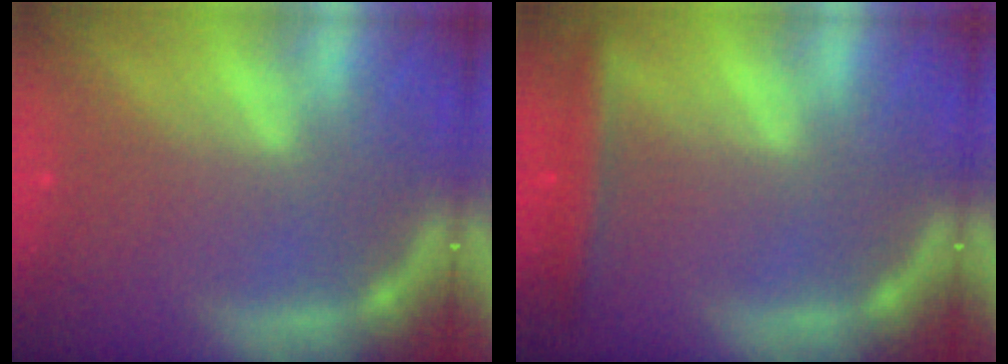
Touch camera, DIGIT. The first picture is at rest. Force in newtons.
{"total": 2.9}